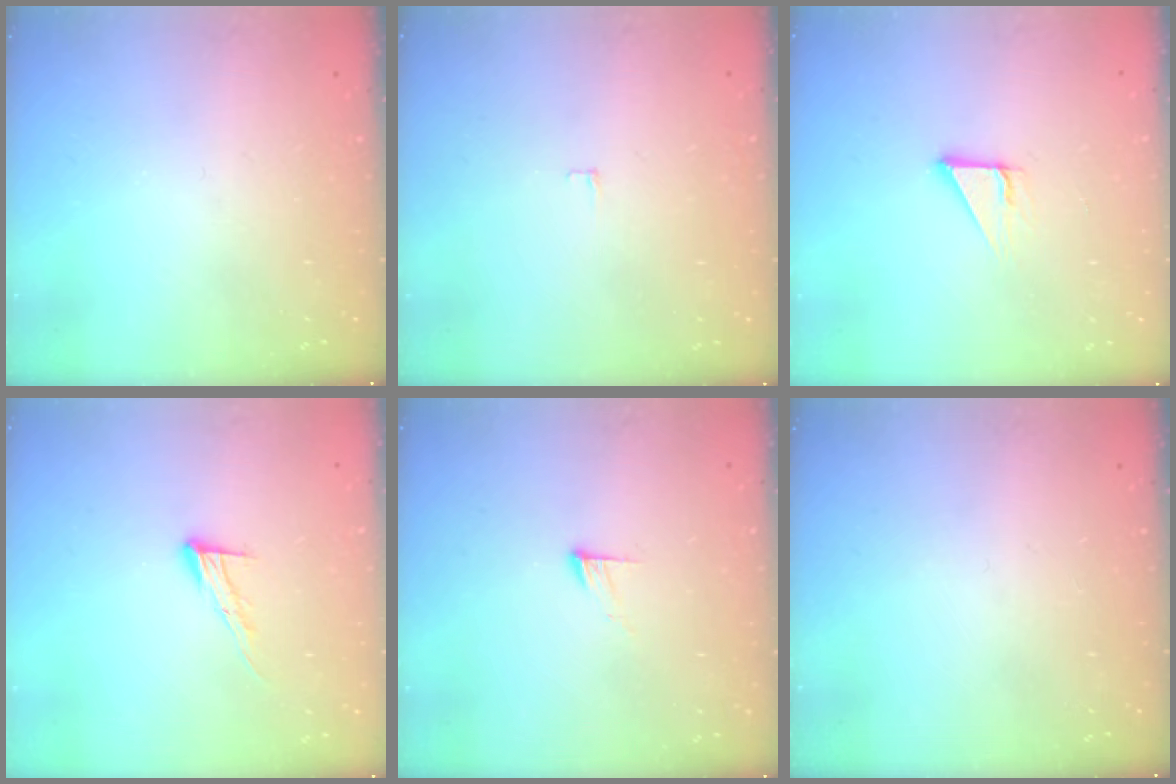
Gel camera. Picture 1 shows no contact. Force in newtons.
{"total": 3.4, "press": 3.4, "slide": 0.3}
{"total": 4.0, "press": 4.0, "slide": 0.2}
{"total": 9.1, "press": 9.1, "slide": 0.6}
{"total": 4.5, "press": 4.5, "slide": 0.4}
{"total": 0.0}